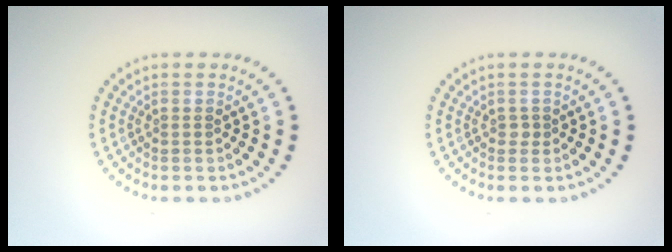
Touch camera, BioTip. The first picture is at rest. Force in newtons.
{"total": 0.5, "press": 0.4, "slide": 0.3}